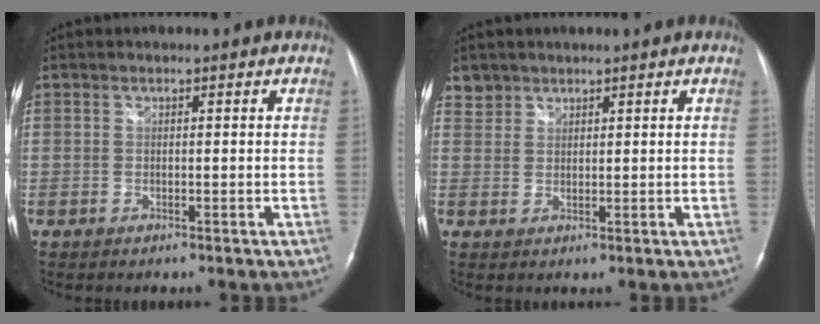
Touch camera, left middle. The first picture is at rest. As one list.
[{"total": 2.4, "force": [1.9, 1.4, -0.4], "torque": [0.014, 0.007, 0.032]}]